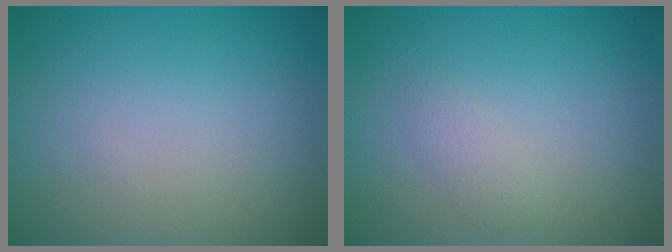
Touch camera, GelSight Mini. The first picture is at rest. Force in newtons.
{"total": 1.1, "press": 1.1, "slide": 0.0}